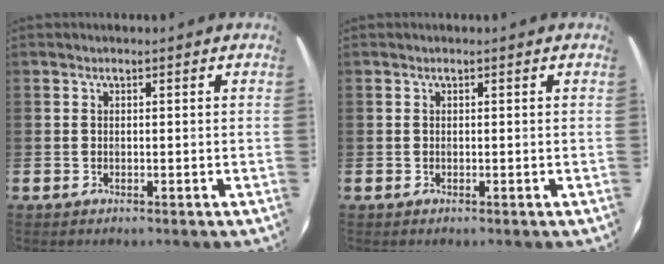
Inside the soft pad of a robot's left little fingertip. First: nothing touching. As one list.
[{"total": 0.0}]